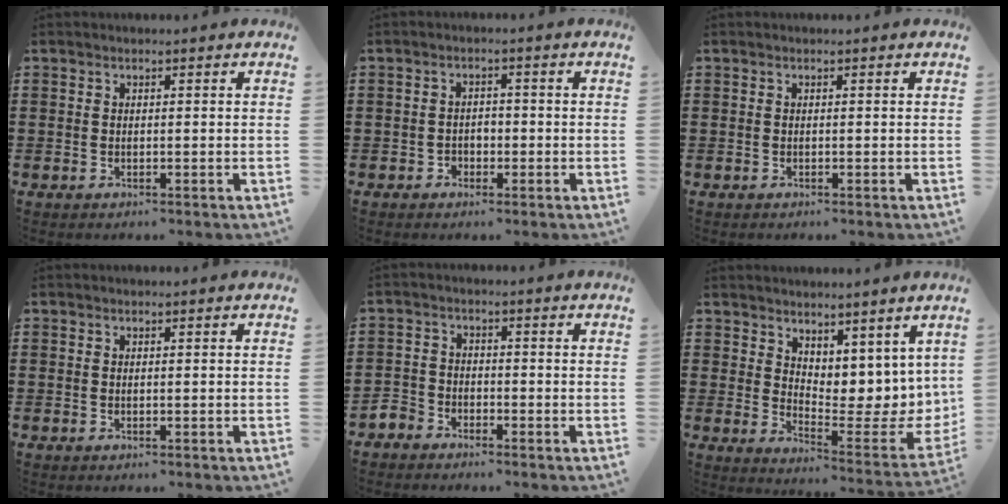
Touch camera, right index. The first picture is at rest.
{"total": 1.8, "force": [-1.0, 1.4, 0.5], "torque": [-0.016, 0.001, -0.024]}
{"total": 0.0}
{"total": 0.0}
{"total": 2.9, "force": [-2.6, 1.2, 0.0], "torque": [-0.015, 0.001, -0.058]}
{"total": 4.8, "force": [4.0, 2.4, 1.1], "torque": [-0.034, -0.050, 0.078]}